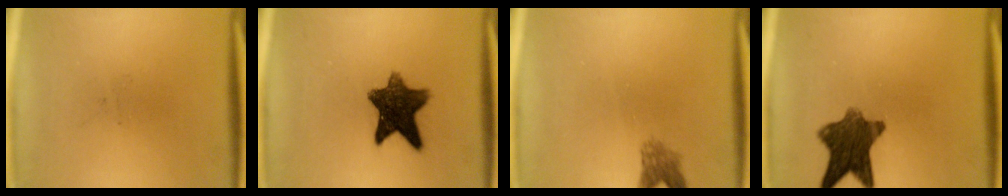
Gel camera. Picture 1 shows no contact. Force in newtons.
{"total": 10.5}
{"total": 2.4}
{"total": 9.5}